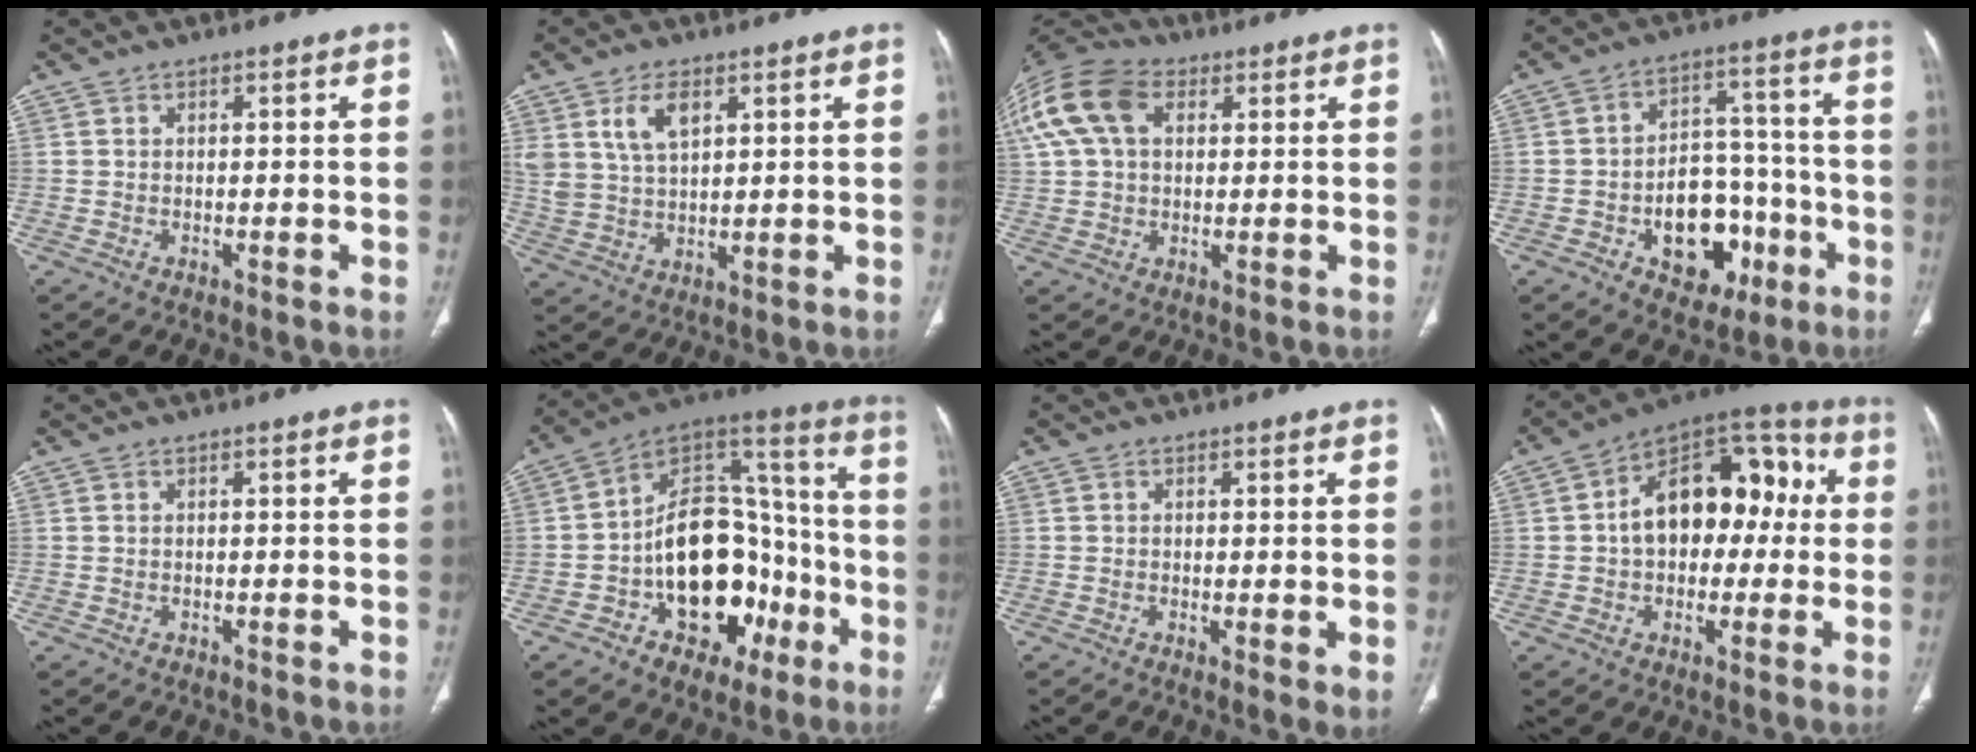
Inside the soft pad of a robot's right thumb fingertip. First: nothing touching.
{"total": 7.6, "force": [3.6, 4.1, 5.3], "torque": [-0.094, -0.013, 0.078]}
{"total": 18.0, "force": [6.2, 12.0, 11.9], "torque": [-0.278, 0.040, 0.111]}
{"total": 15.3, "force": [-5.5, 10.4, 9.8], "torque": [-0.092, 0.053, -0.069]}
{"total": 0.0}
{"total": 23.9, "force": [-6.8, 15.5, 16.8], "torque": [-0.207, 0.066, -0.092]}
{"total": 2.9, "force": [-0.1, 0.9, 2.7], "torque": [-0.050, -0.014, -0.004]}
{"total": 18.5, "force": [1.5, 11.8, 14.1], "torque": [-0.168, 0.053, 0.016]}